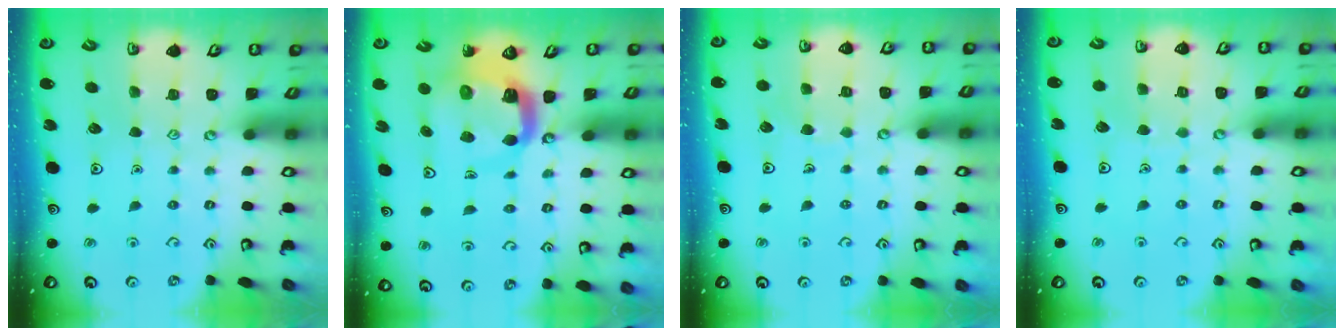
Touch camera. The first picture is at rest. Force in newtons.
{"total": 8.0, "press": 7.9, "slide": 1.0}
{"total": 3.7, "press": 3.7, "slide": 0.4}
{"total": 2.7, "press": 2.7, "slide": 0.2}